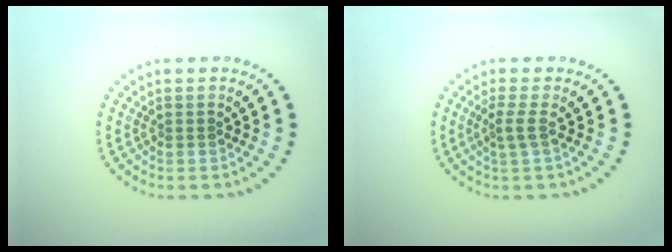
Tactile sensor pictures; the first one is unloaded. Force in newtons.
{"total": 1.7, "press": 1.2, "slide": 1.3}